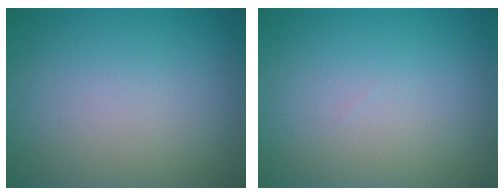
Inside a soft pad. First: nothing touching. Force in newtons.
{"total": 0.0}